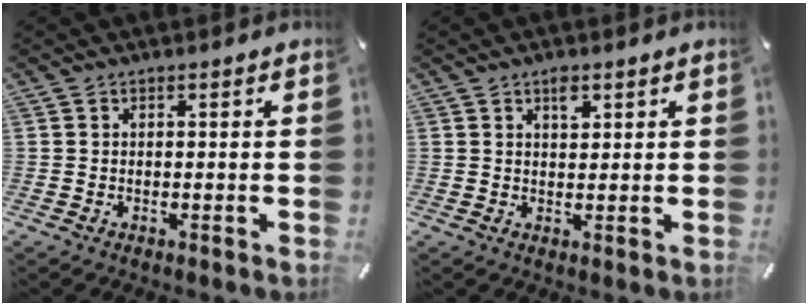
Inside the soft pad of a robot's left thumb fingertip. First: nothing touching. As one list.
[{"total": 2.7, "force": [1.5, 1.5, 1.6], "torque": [-0.020, -0.005, 0.023]}]